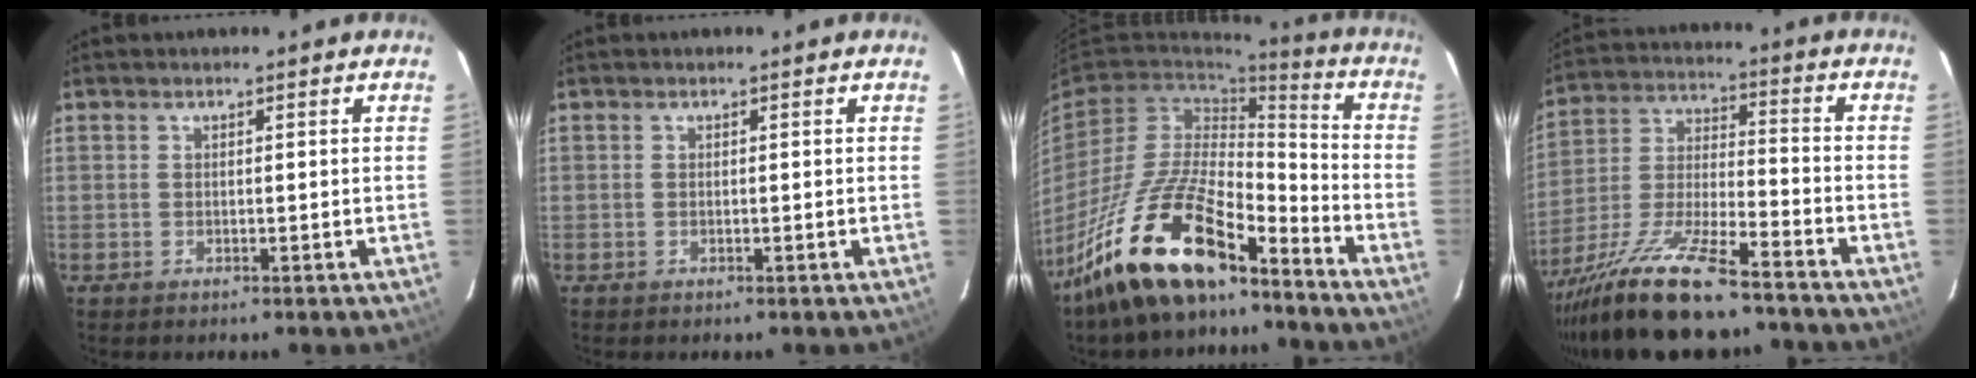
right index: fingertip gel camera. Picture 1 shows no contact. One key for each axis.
{"total": 0.0}
{"total": 19.7, "fx": -14.3, "fy": 6.1, "fz": 12.1, "tx": -0.245, "ty": -0.003, "tz": -0.266}
{"total": 18.2, "fx": -13.8, "fy": 3.5, "fz": 11.2, "tx": -0.236, "ty": -0.032, "tz": -0.245}